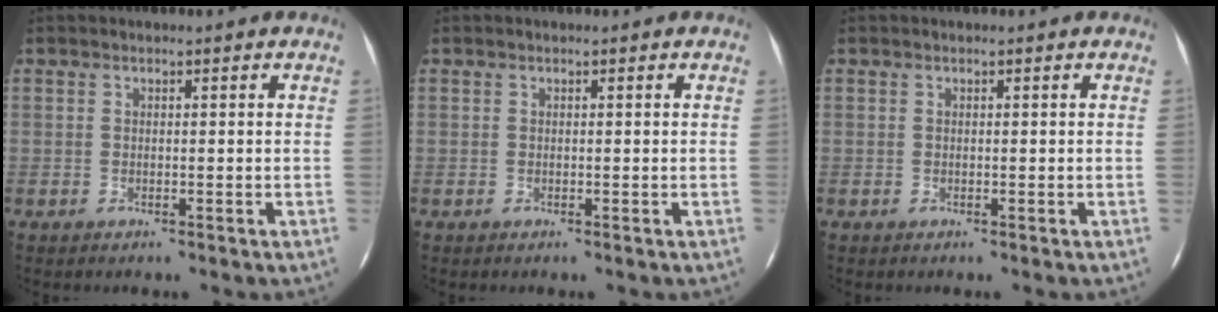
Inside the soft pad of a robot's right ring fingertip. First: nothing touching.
{"total": 0.0}
{"total": 0.0}